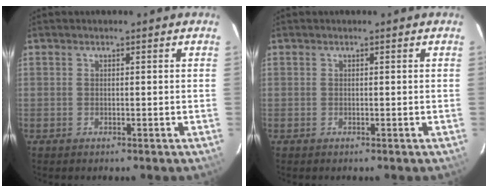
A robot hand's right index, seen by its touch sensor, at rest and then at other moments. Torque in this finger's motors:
{"motor_torque": [0.00, 0.00, 0.00, 0.00]}